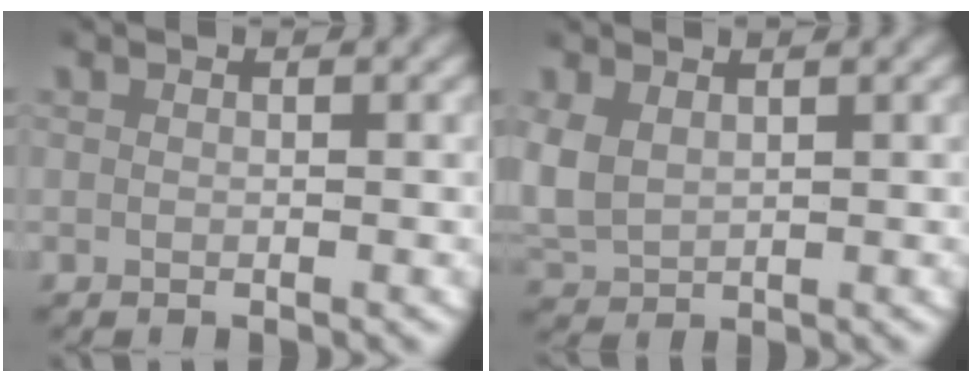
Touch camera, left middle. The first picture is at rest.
{"total": 5.3, "force": [0.8, 4.6, 2.4], "torque": [-0.093, -0.015, 0.022]}